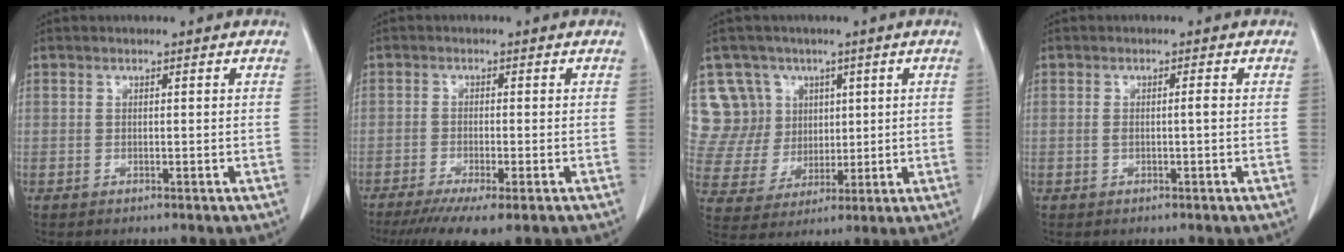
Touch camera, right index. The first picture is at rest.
{"total": 8.5, "force": [-6.0, 1.1, 5.9], "torque": [-0.090, -0.021, -0.094]}
{"total": 10.8, "force": [4.9, 9.7, 0.4], "torque": [-0.023, 0.039, 0.108]}
{"total": 1.4, "force": [-0.1, 0.1, 1.4], "torque": [-0.026, 0.003, 0.002]}